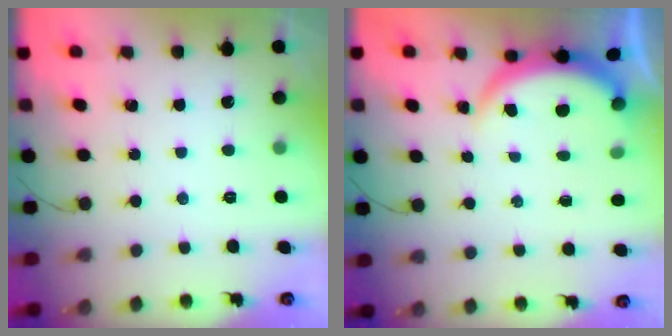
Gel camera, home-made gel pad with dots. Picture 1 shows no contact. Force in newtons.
{"total": 4.0, "press": 4.0, "slide": 0.2}